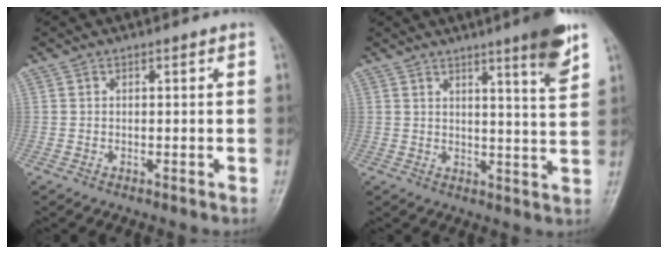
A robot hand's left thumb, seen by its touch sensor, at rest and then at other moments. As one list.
[{"total": 8.3, "force": [5.2, 0.2, 6.5], "torque": [-0.082, -0.034, 0.071]}]